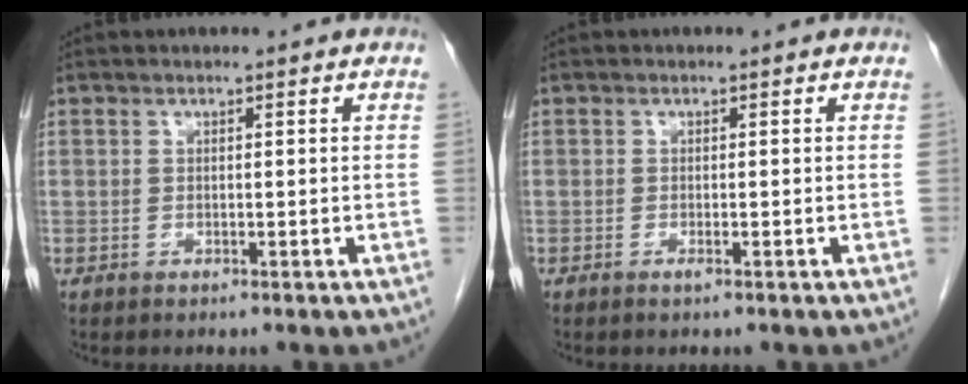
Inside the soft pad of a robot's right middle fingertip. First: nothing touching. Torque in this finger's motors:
{"motor_torque": [-0.25, -0.13, 0.00, 0.00]}